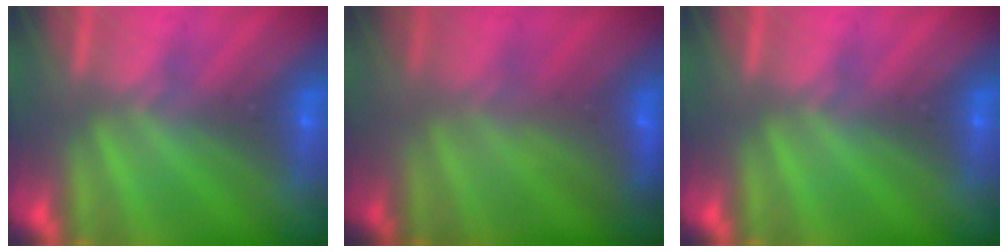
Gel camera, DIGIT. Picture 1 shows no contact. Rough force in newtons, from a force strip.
{"total": 3.0}
{"total": 0.0}